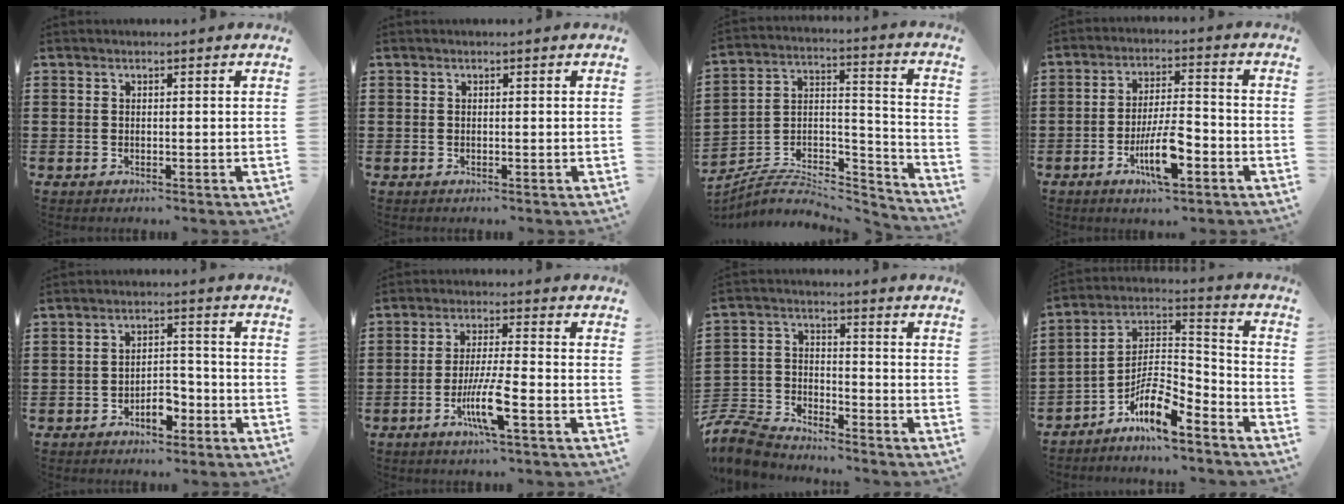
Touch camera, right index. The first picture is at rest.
{"total": 0.0}
{"total": 5.5, "force": [-4.8, 2.1, 1.7], "torque": [-0.032, 0.001, -0.096]}
{"total": 8.9, "force": [-3.8, 2.5, 7.7], "torque": [-0.155, -0.003, -0.070]}
{"total": 4.5, "force": [-2.7, 2.3, 2.8], "torque": [-0.047, 0.010, -0.050]}
{"total": 7.4, "force": [-3.3, 0.6, 6.6], "torque": [-0.140, -0.016, -0.066]}
{"total": 6.9, "force": [-6.7, 1.5, 1.1], "torque": [-0.046, 0.002, -0.140]}
{"total": 9.4, "force": [-6.9, 2.4, 6.0], "torque": [-0.123, -0.005, -0.137]}